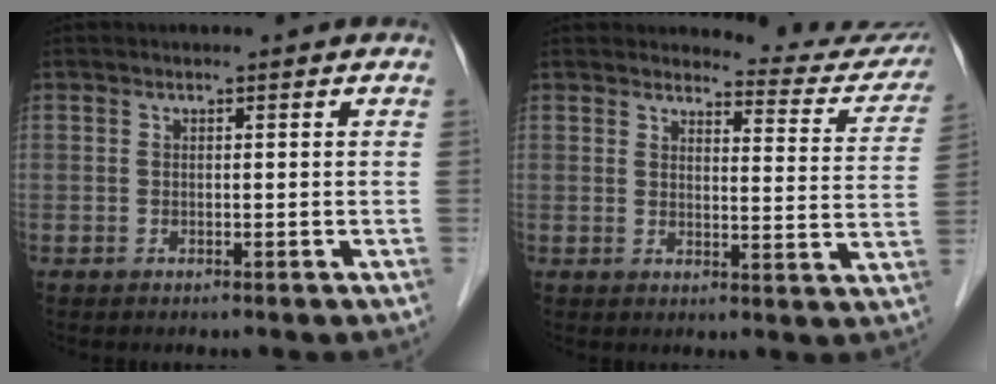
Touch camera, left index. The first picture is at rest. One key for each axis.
{"total": 11.9, "fx": 11.7, "fy": 1.8, "fz": 0.9, "tx": 0.015, "ty": -0.065, "tz": 0.109}